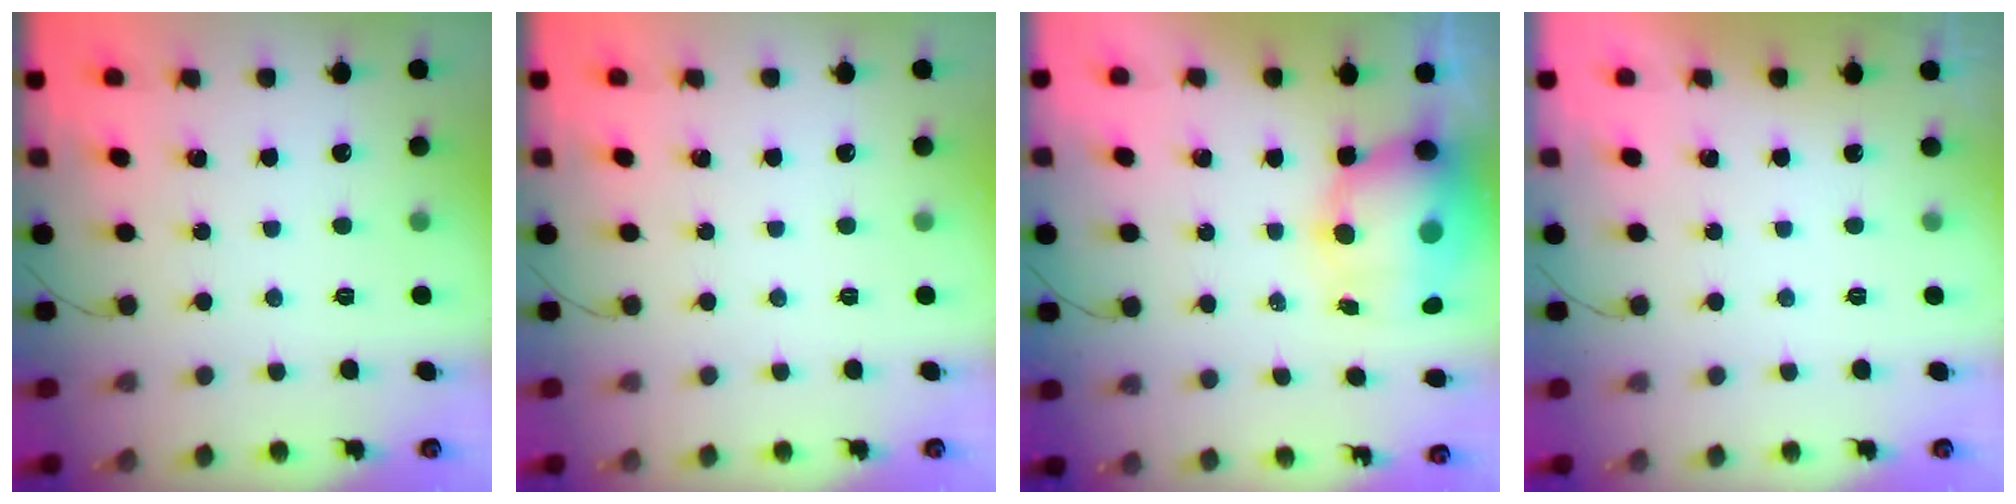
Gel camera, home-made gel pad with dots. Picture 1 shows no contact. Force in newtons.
{"total": 0.0}
{"total": 13.0, "press": 11.4, "slide": 6.4}
{"total": 0.0}